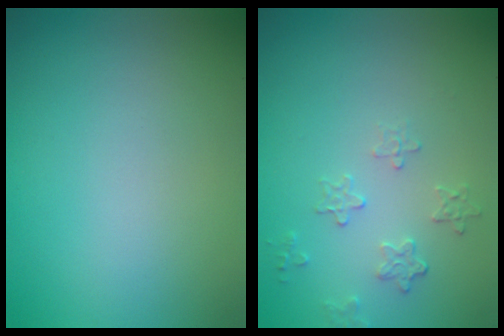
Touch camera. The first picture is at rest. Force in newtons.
{"total": 1.6, "press": 0.9, "slide": 1.4}